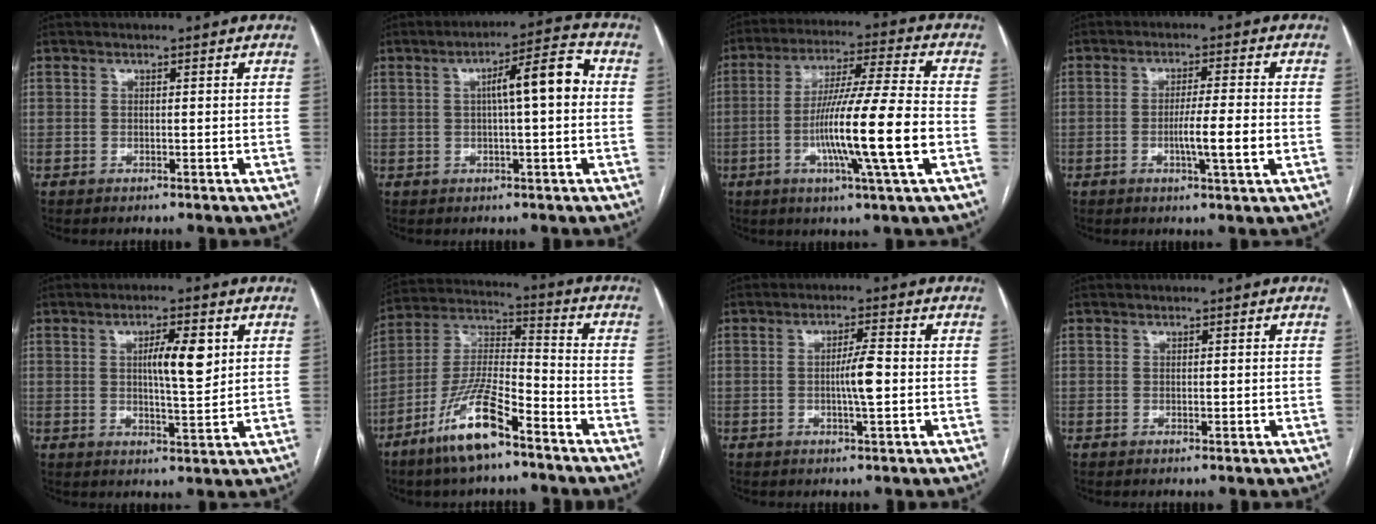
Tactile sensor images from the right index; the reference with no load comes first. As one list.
[{"total": 8.5, "force": [1.0, 1.0, 8.4], "torque": [-0.127, 0.025, 0.012]}, {"total": 15.7, "force": [-3.7, -0.8, 15.3], "torque": [-0.276, -0.009, -0.071]}, {"total": 6.4, "force": [-1.4, -0.2, 6.3], "torque": [-0.104, -0.009, -0.025]}, {"total": 6.8, "force": [1.9, 1.3, 6.4], "torque": [-0.106, 0.002, 0.032]}, {"total": 13.8, "force": [-8.7, 2.9, 10.3], "torque": [-0.214, -0.008, -0.163]}, {"total": 4.4, "force": [-0.4, 0.2, 4.4], "torque": [-0.076, -0.003, -0.008]}, {"total": 0.6, "force": [0.1, 0.3, 0.4], "torque": [-0.007, -0.002, 0.003]}]